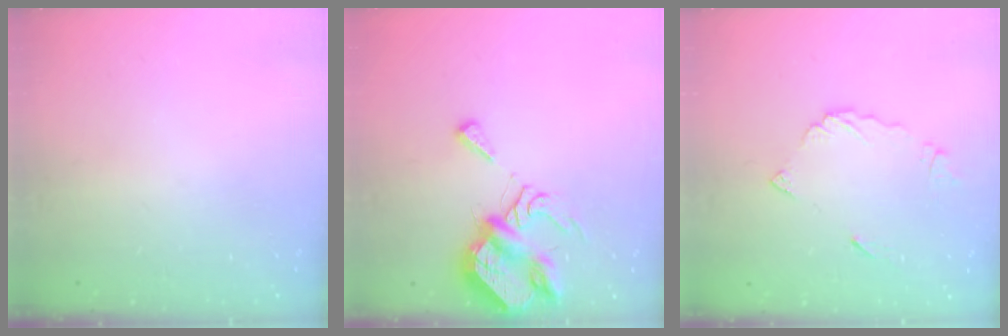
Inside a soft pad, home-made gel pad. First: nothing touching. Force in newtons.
{"total": 8.9, "press": 8.8, "slide": 1.3}
{"total": 7.1, "press": 7.1, "slide": 0.9}